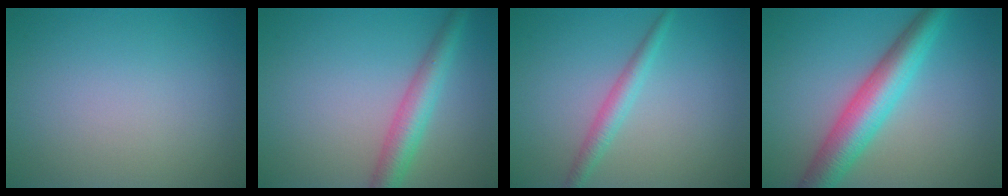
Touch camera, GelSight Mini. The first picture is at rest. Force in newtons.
{"total": 4.0, "press": 4.0, "slide": 0.2}
{"total": 2.0, "press": 2.0, "slide": 0.0}
{"total": 6.5, "press": 6.5, "slide": 0.1}